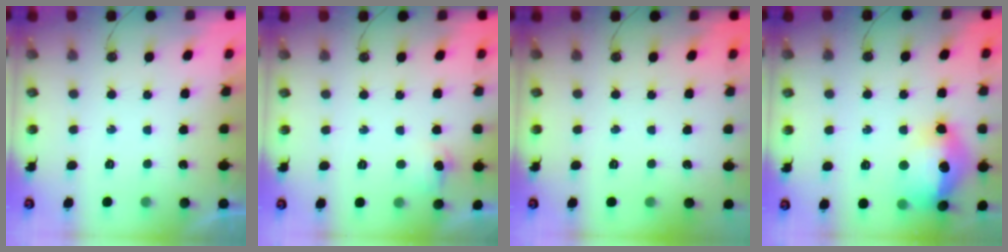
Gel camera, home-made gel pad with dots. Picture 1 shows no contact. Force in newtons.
{"total": 6.4, "press": 6.4, "slide": 0.4}
{"total": 0.0}
{"total": 17.1, "press": 17.0, "slide": 1.5}